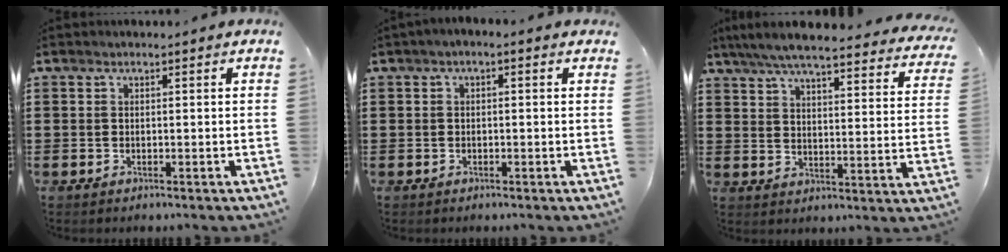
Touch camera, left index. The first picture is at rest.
{"total": 1.0, "force": [-0.6, 0.3, 0.8], "torque": [-0.015, -0.001, -0.011]}
{"total": 6.5, "force": [5.8, 0.2, 3.0], "torque": [-0.083, -0.035, 0.099]}